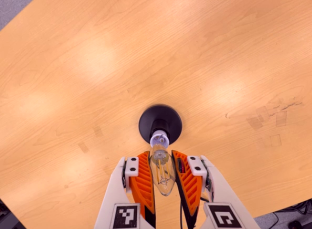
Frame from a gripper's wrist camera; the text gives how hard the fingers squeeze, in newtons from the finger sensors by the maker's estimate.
{"total": 18.5, "left": 19.7, "right": 17.2}